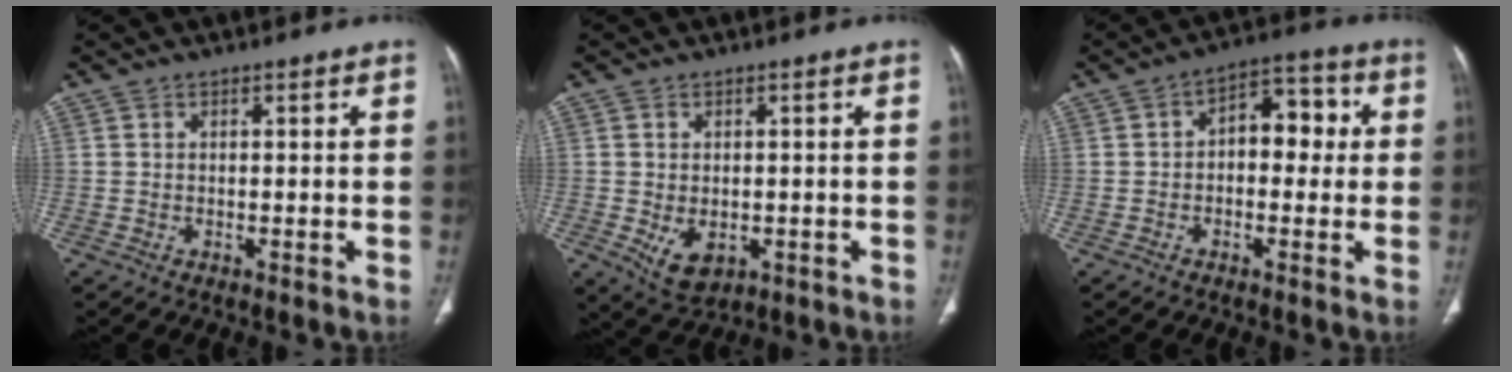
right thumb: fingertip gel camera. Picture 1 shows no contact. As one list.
[{"total": 5.5, "force": [-1.3, 3.8, 3.9], "torque": [-0.056, -0.002, -0.003]}, {"total": 8.5, "force": [0.6, 5.2, 6.7], "torque": [-0.056, 0.029, -0.002]}]